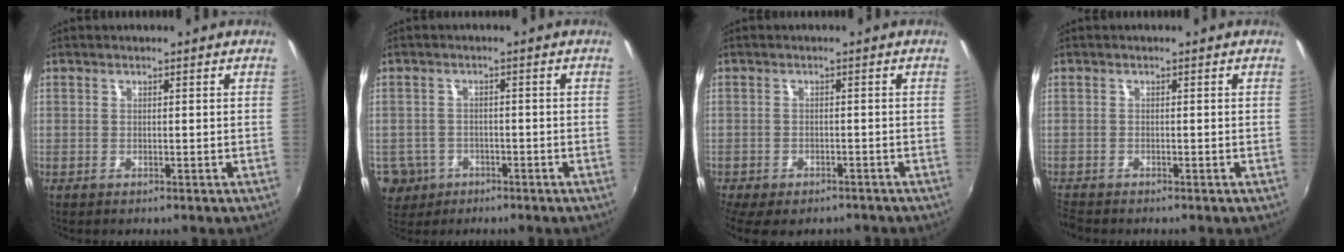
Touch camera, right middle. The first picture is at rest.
{"total": 6.1, "force": [-2.7, 5.3, 1.6], "torque": [-0.048, -0.001, -0.038]}
{"total": 9.2, "force": [-7.0, 3.8, 4.6], "torque": [-0.109, -0.040, -0.106]}
{"total": 2.5, "force": [-2.3, 0.3, 0.7], "torque": [-0.020, -0.017, -0.047]}